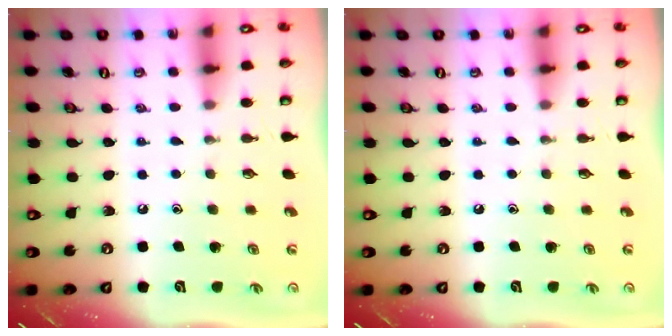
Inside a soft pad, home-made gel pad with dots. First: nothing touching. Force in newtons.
{"total": 0.0}